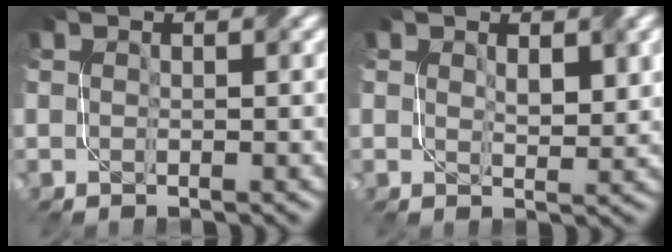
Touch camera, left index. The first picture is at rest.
{"total": 2.4, "force": [0.8, 1.1, 1.9], "torque": [-0.033, -0.005, 0.021]}